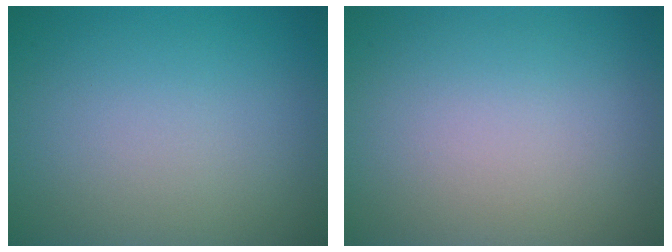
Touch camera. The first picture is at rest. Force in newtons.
{"total": 0.0}